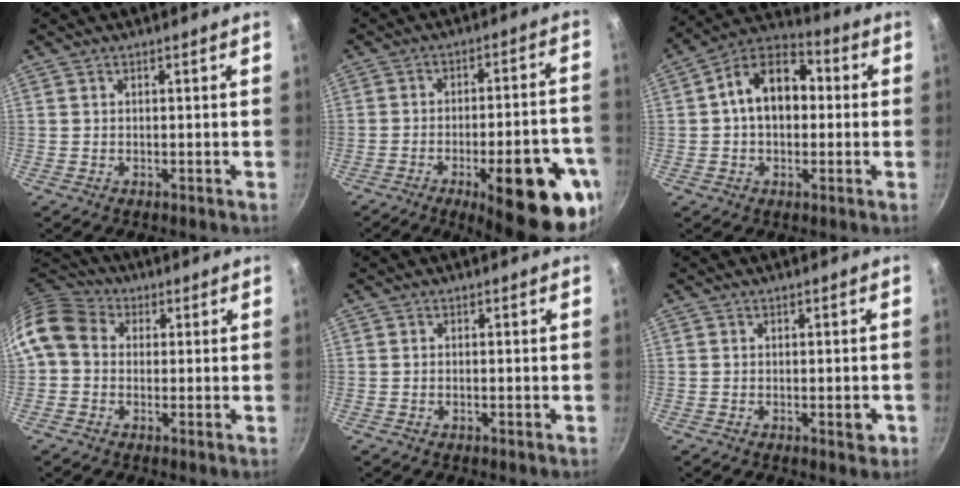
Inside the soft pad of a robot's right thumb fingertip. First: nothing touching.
{"total": 22.2, "force": [-9.6, 6.9, 18.7], "torque": [-0.203, 0.027, -0.123]}
{"total": 13.5, "force": [1.1, 9.3, 9.7], "torque": [-0.115, 0.037, -0.002]}
{"total": 10.2, "force": [1.0, 8.4, 5.7], "torque": [-0.094, 0.025, -0.001]}
{"total": 0.5, "force": [-0.2, 0.1, 0.5], "torque": [-0.011, 0.003, -0.006]}
{"total": 2.4, "force": [-0.7, 1.0, 2.0], "torque": [-0.020, 0.004, -0.010]}